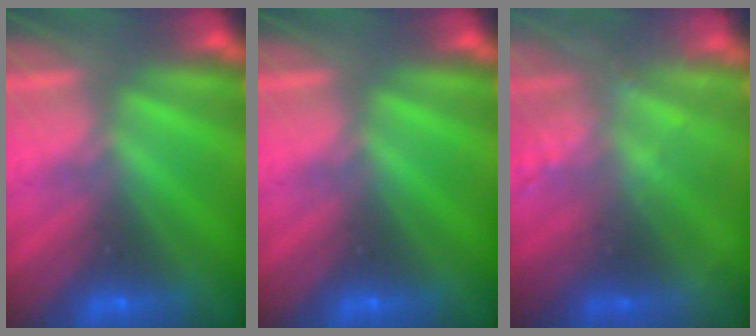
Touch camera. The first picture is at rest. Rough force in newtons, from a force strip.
{"total": 0.0}
{"total": 2.4}